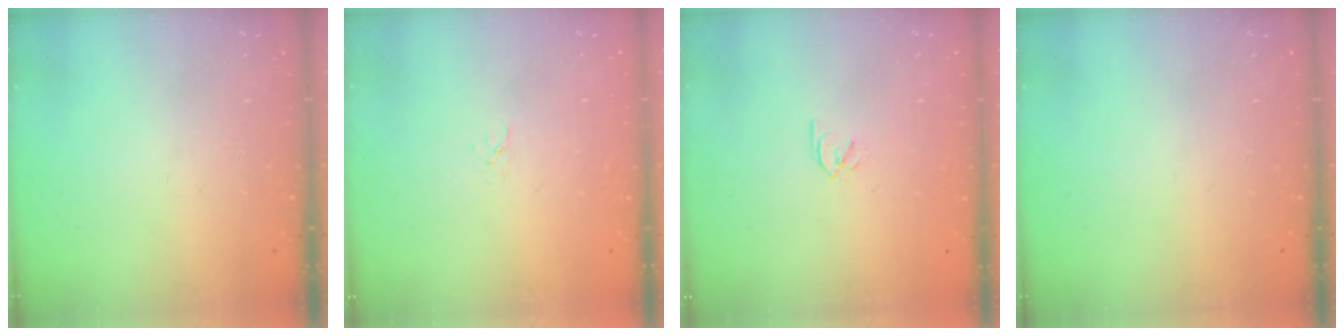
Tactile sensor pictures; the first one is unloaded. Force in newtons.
{"total": 1.6, "press": 1.6, "slide": 0.2}
{"total": 1.8, "press": 1.7, "slide": 0.5}
{"total": 0.0}